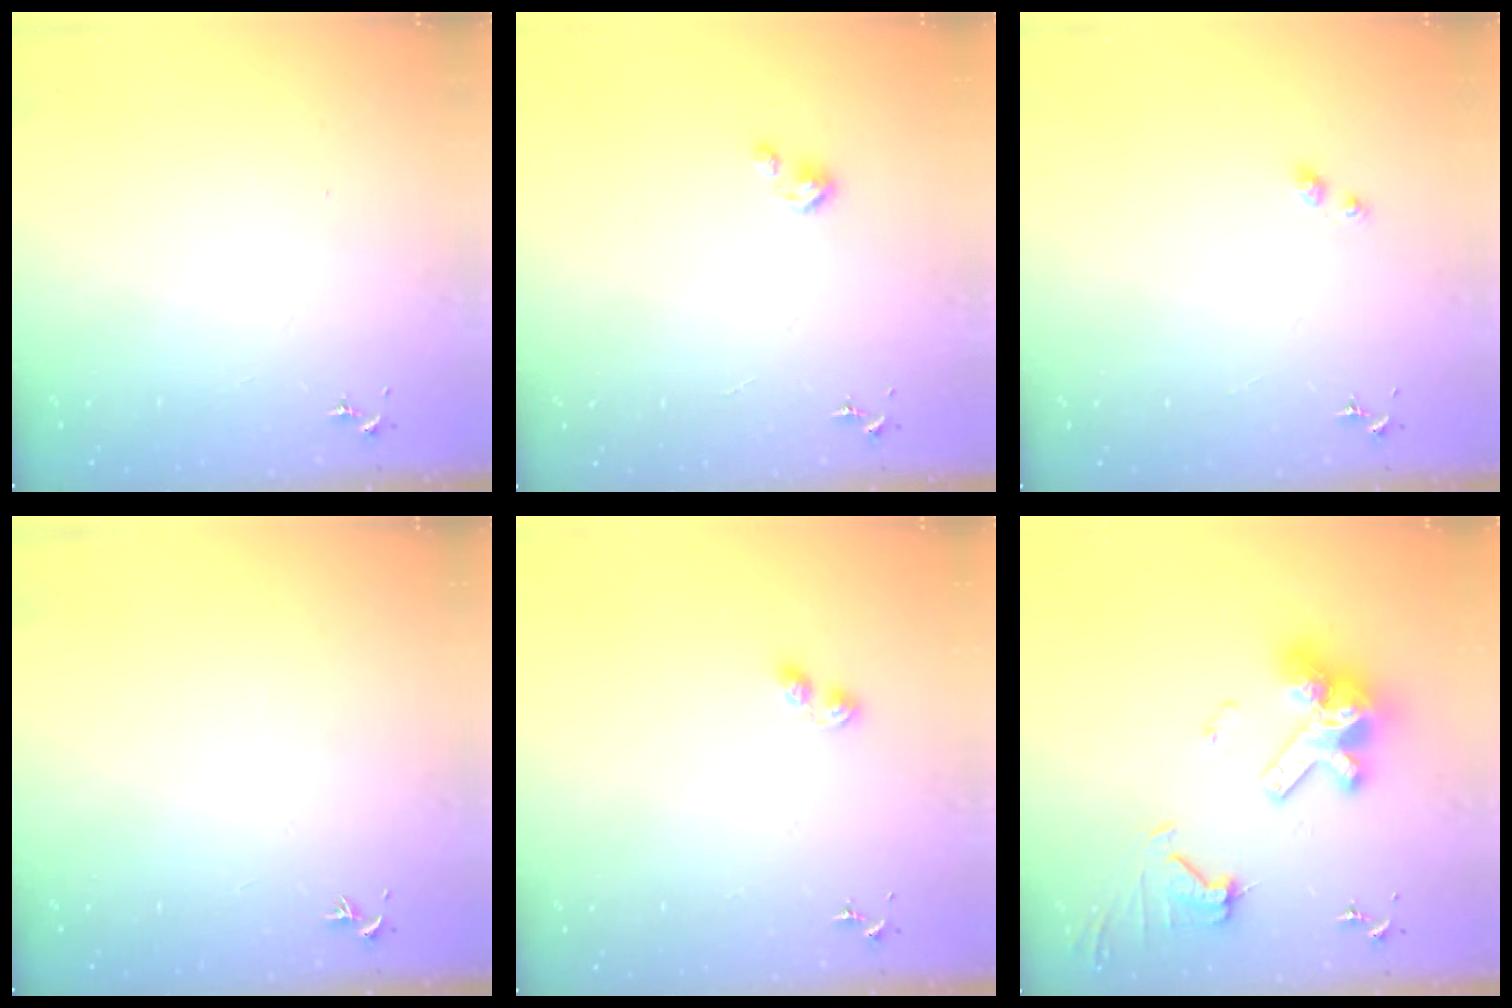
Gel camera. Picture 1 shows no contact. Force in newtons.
{"total": 3.7, "press": 3.6, "slide": 0.4}
{"total": 3.3, "press": 3.3, "slide": 0.3}
{"total": 0.0}
{"total": 4.3, "press": 4.3, "slide": 0.3}
{"total": 18.7, "press": 18.6, "slide": 2.0}